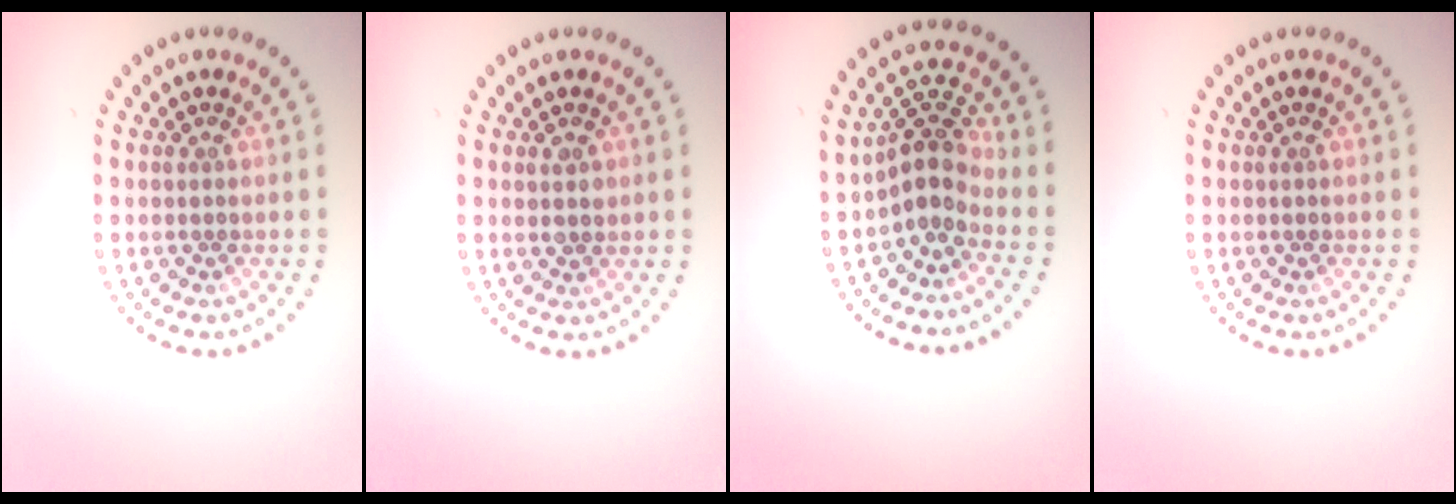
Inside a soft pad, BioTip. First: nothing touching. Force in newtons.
{"total": 1.3, "press": 1.2, "slide": 0.4}
{"total": 3.4, "press": 2.6, "slide": 2.1}
{"total": 0.0}